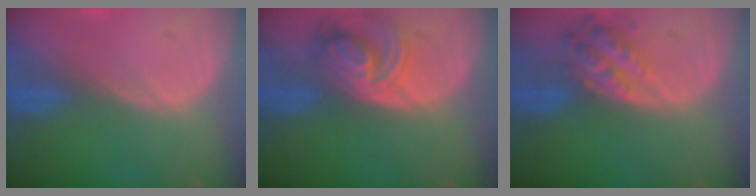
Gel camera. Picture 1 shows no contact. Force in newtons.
{"total": 7.8, "press": 6.9, "slide": 3.6}
{"total": 6.0, "press": 5.6, "slide": 2.3}